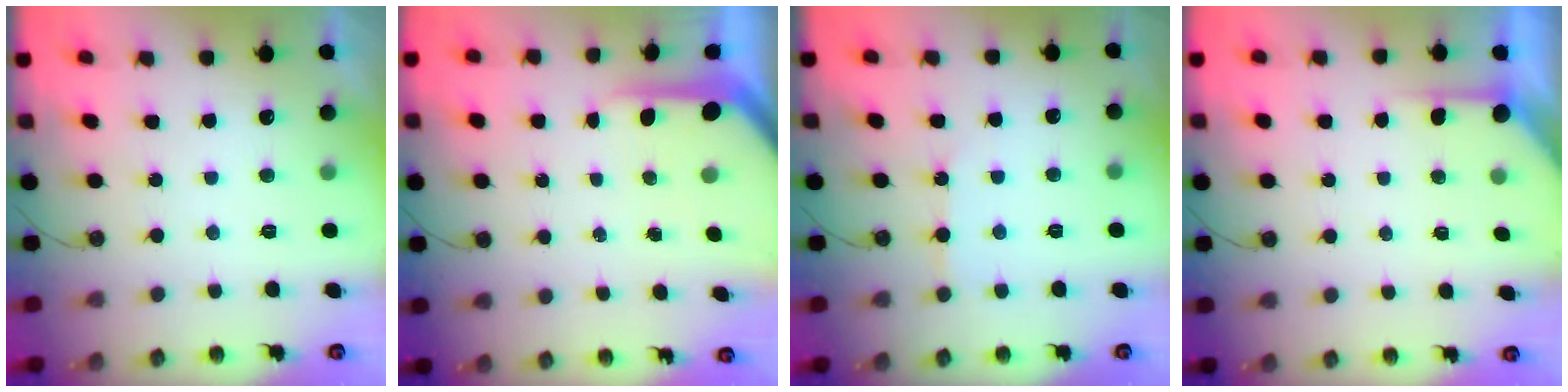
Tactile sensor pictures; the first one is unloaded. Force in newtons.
{"total": 7.2, "press": 7.2, "slide": 0.7}
{"total": 4.9, "press": 4.9, "slide": 0.1}
{"total": 3.9, "press": 3.9, "slide": 0.3}